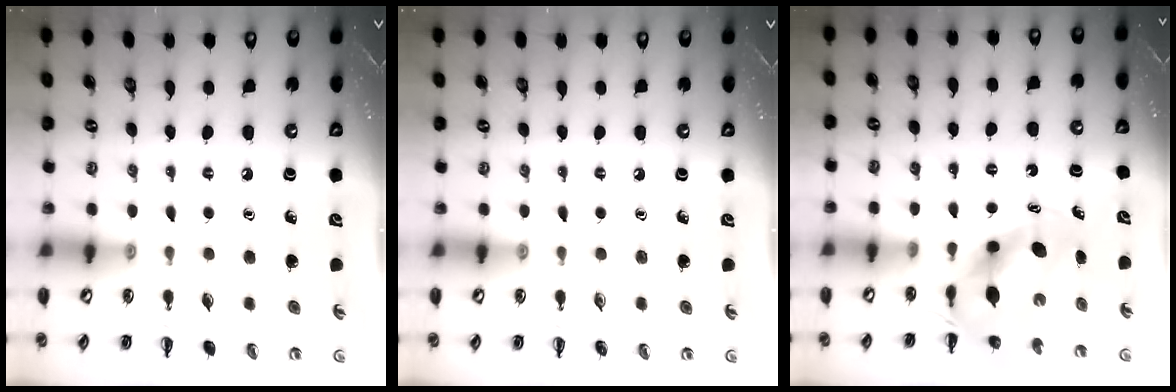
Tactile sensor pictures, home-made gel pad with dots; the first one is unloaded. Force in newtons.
{"total": 0.0}
{"total": 6.6, "press": 6.5, "slide": 1.2}